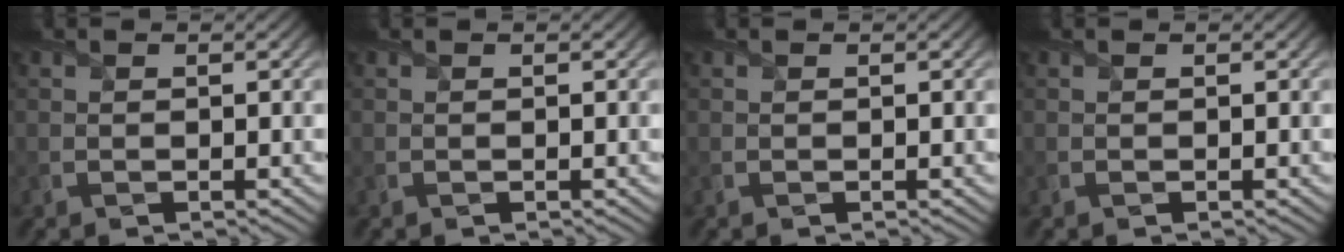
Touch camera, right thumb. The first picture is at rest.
{"total": 0.0}
{"total": 0.0}
{"total": 0.0}